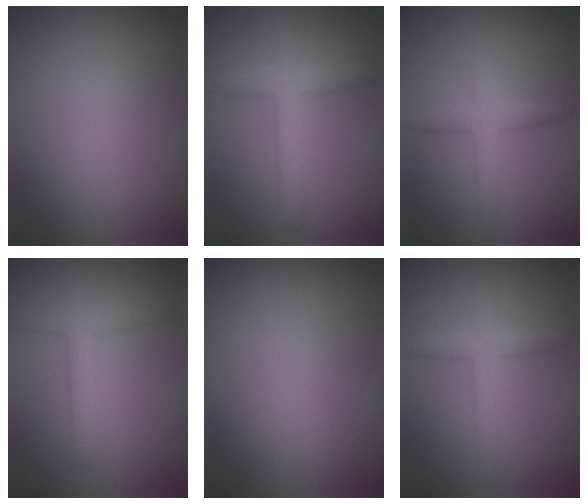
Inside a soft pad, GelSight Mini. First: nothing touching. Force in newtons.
{"total": 3.8, "press": 3.8, "slide": 0.3}
{"total": 2.8, "press": 2.8, "slide": 0.0}
{"total": 2.4, "press": 2.4, "slide": 0.0}
{"total": 0.0}
{"total": 2.7, "press": 2.7, "slide": 0.2}